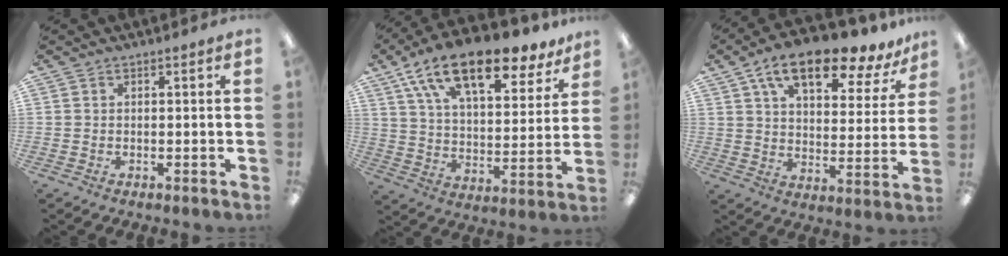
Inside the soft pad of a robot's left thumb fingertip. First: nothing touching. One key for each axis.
{"total": 19.3, "fx": 13.6, "fy": 7.4, "fz": 11.5, "tx": -0.199, "ty": -0.078, "tz": 0.234}
{"total": 15.9, "fx": 10.9, "fy": 5.8, "fz": 10.0, "tx": -0.166, "ty": -0.054, "tz": 0.186}